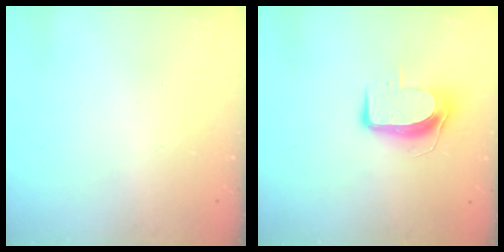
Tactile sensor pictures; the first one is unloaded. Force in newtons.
{"total": 9.0, "press": 9.0, "slide": 0.8}